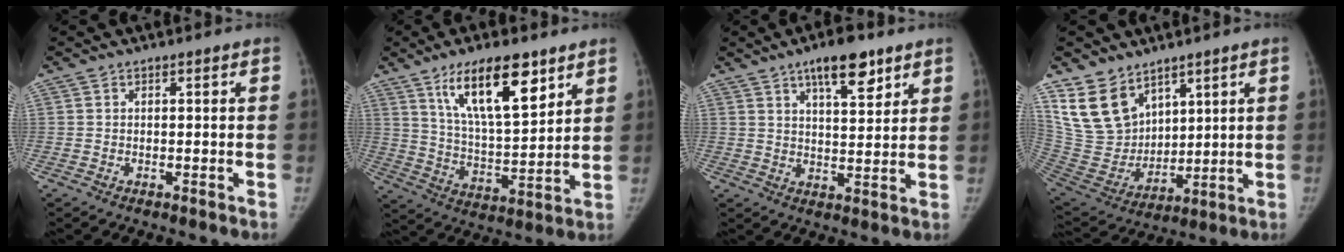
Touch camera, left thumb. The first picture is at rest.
{"total": 16.1, "force": [9.2, 5.5, 12.0], "torque": [-0.176, -0.048, 0.168]}
{"total": 9.4, "force": [5.9, 3.4, 6.5], "torque": [-0.080, -0.033, 0.092]}
{"total": 14.4, "force": [9.3, 9.3, 5.9], "torque": [-0.084, -0.051, 0.207]}